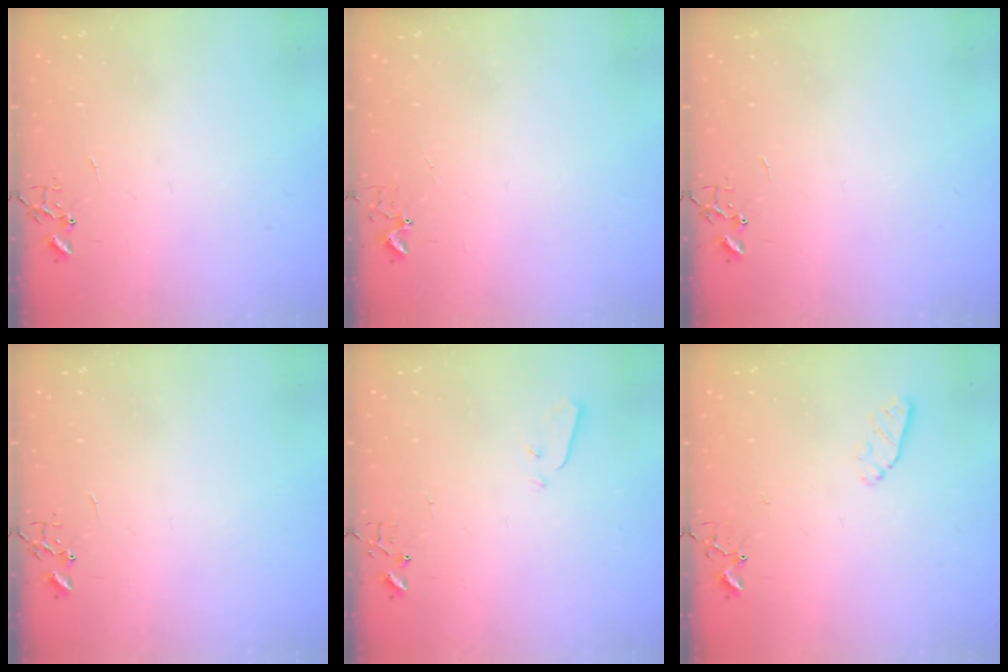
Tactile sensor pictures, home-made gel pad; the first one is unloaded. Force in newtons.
{"total": 3.4, "press": 3.4, "slide": 0.5}
{"total": 0.0}
{"total": 0.0}
{"total": 3.0, "press": 2.9, "slide": 0.3}
{"total": 5.0, "press": 4.9, "slide": 0.9}